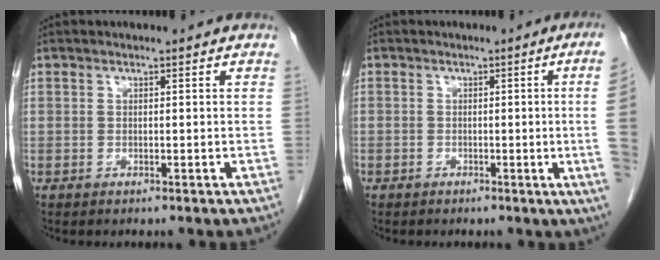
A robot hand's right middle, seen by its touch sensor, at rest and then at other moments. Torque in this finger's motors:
{"motor_torque": [1.21, -0.92, -1.05, -0.21]}